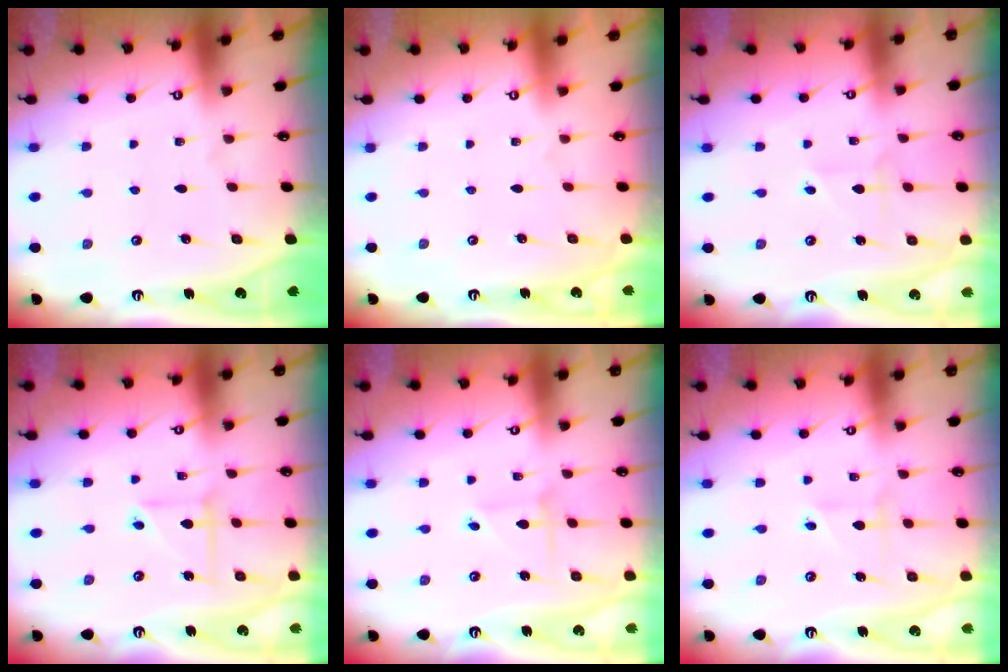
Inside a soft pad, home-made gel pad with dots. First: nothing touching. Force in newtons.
{"total": 0.0}
{"total": 3.0, "press": 3.0, "slide": 0.2}
{"total": 4.5, "press": 4.4, "slide": 0.4}
{"total": 2.0, "press": 2.0, "slide": 0.3}
{"total": 1.6, "press": 1.4, "slide": 0.9}